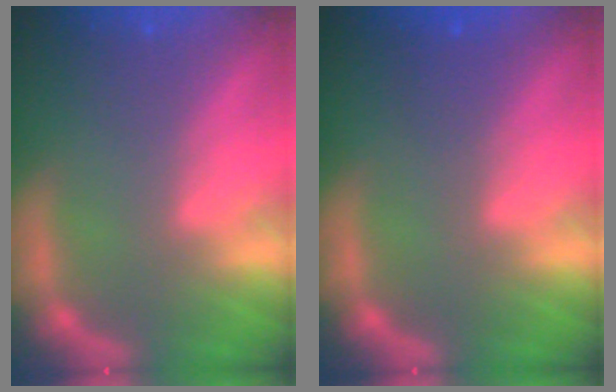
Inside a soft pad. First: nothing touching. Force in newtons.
{"total": 1.5}